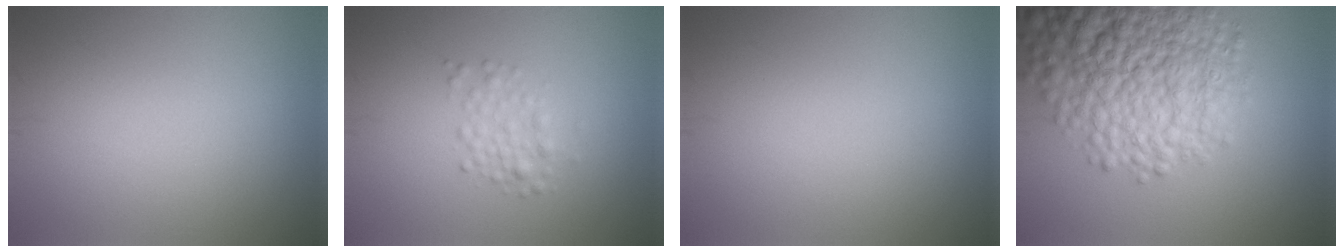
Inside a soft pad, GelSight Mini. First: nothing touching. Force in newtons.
{"total": 1.8, "press": 1.8, "slide": 0.0}
{"total": 0.0}
{"total": 11.4, "press": 11.4, "slide": 0.5}